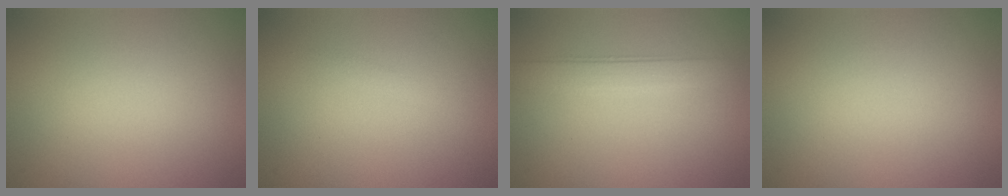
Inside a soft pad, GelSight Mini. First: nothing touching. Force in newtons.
{"total": 0.5, "press": 0.5, "slide": 0.1}
{"total": 2.8, "press": 2.8, "slide": 0.3}
{"total": 0.0}